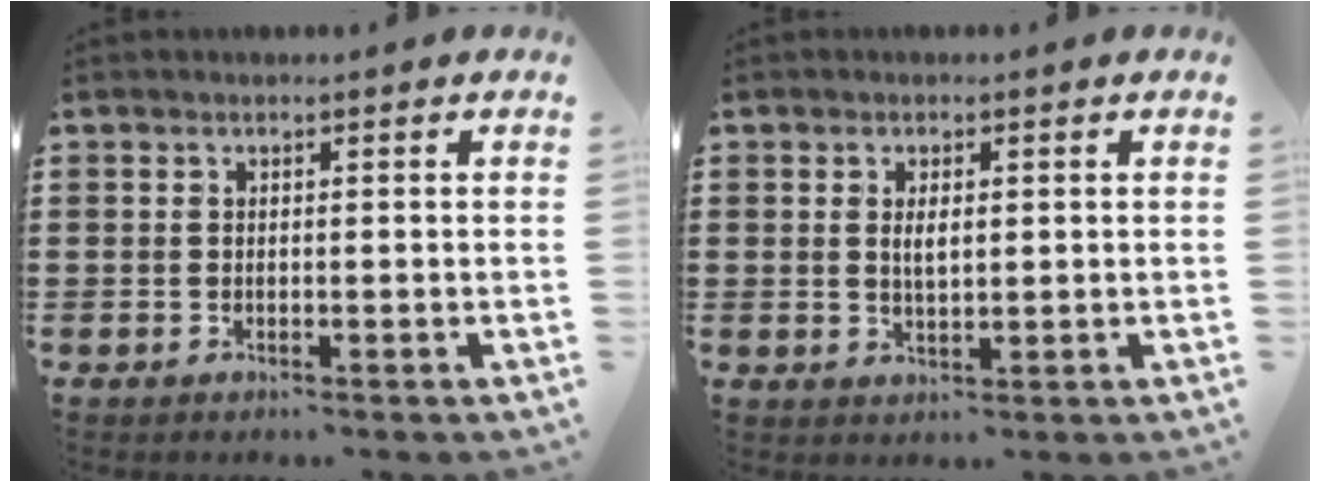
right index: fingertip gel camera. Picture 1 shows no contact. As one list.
[{"total": 2.6, "force": [0.5, 1.0, 2.3], "torque": [-0.047, 0.003, 0.007]}]